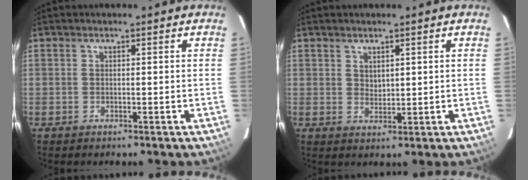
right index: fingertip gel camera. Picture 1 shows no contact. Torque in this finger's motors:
{"motor_torque": [-0.20, 0.03, 0.05, 0.00]}